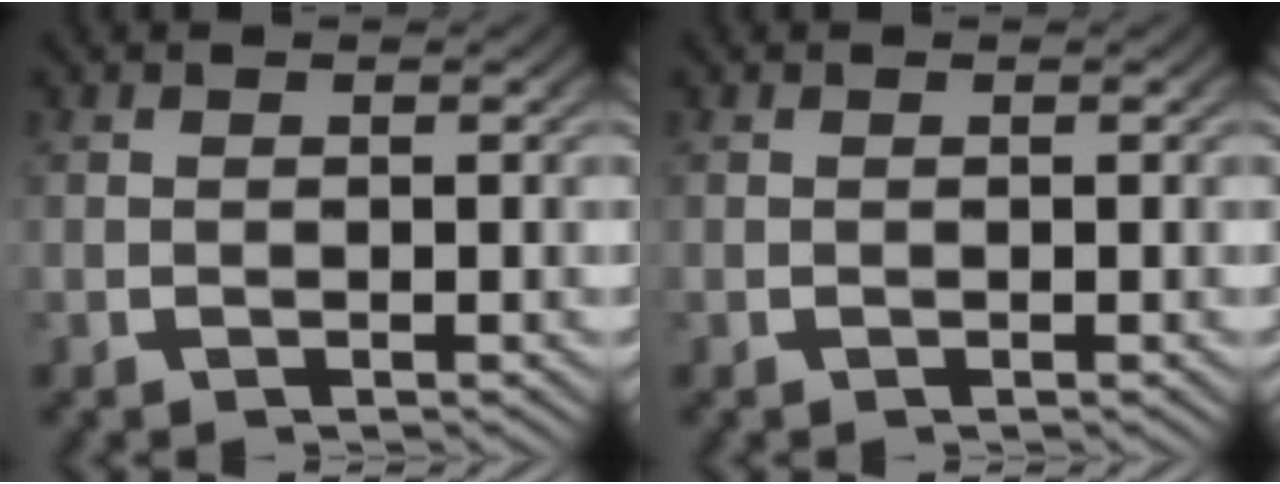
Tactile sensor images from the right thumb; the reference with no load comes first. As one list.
[{"total": 0.0}]